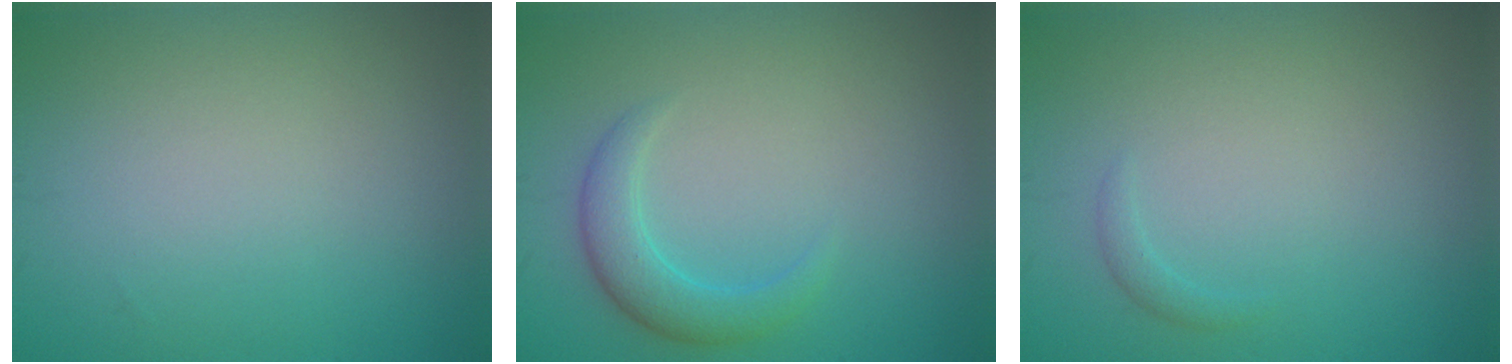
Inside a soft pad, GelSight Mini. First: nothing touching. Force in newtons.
{"total": 2.8, "press": 2.8, "slide": 0.0}
{"total": 0.7, "press": 0.7, "slide": 0.1}